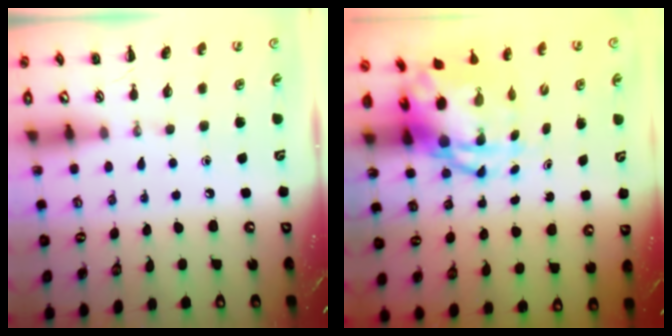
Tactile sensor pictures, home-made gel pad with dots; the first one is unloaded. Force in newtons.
{"total": 8.3, "press": 7.9, "slide": 2.4}